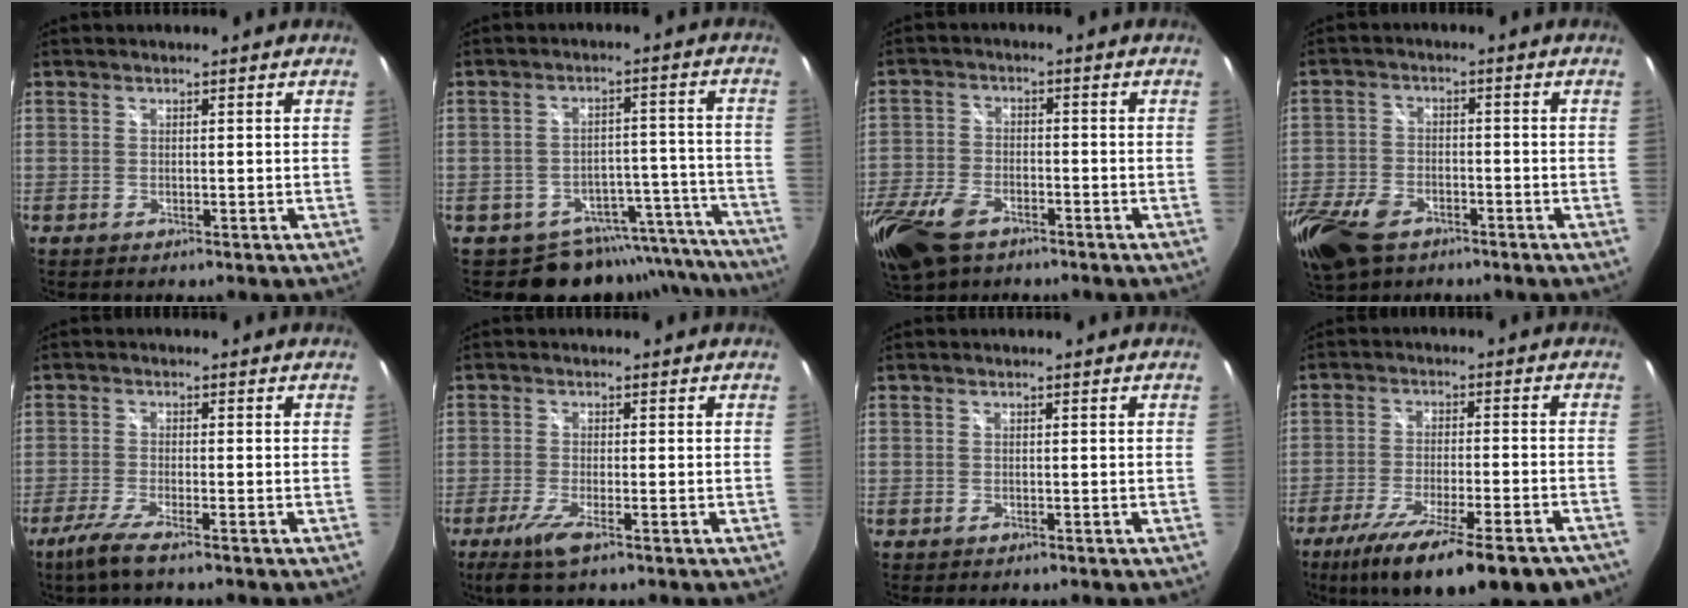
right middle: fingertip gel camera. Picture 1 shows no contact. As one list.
[{"total": 15.6, "force": [-14.0, 6.7, 2.1], "torque": [-0.014, 0.056, -0.171]}, {"total": 13.9, "force": [-8.6, 7.6, 7.8], "torque": [-0.204, -0.028, -0.165]}, {"total": 15.4, "force": [-9.2, 9.2, 8.2], "torque": [-0.224, -0.027, -0.174]}, {"total": 5.3, "force": [-3.8, 0.1, 3.7], "torque": [-0.094, -0.015, -0.075]}, {"total": 5.0, "force": [-3.0, 0.4, 4.1], "torque": [-0.094, -0.018, -0.058]}, {"total": 0.0}, {"total": 22.1, "force": [-16.5, 5.0, 13.8], "torque": [-0.241, -0.064, -0.244]}]